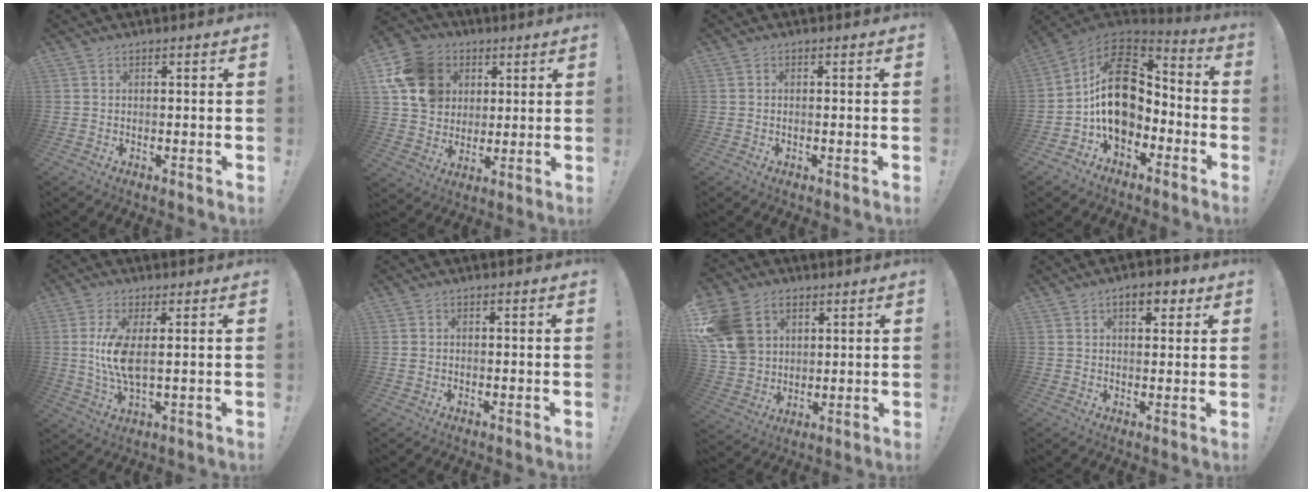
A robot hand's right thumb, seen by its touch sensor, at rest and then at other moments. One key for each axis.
{"total": 16.4, "fx": 5.5, "fy": 13.6, "fz": 7.4, "tx": -0.122, "ty": -0.016, "tz": 0.114}
{"total": 0.6, "fx": -0.5, "fy": 0.1, "fz": 0.3, "tx": -0.014, "ty": 0.003, "tz": -0.008}
{"total": 19.2, "fx": 0.7, "fy": 13.6, "fz": 13.6, "tx": -0.224, "ty": 0.012, "tz": 0.025}
{"total": 9.3, "fx": 1.3, "fy": 3.1, "fz": 8.7, "tx": -0.152, "ty": -0.019, "tz": 0.017}
{"total": 1.4, "fx": -0.2, "fy": 1.1, "fz": 0.8, "tx": -0.018, "ty": 0.007, "tz": -0.002}
{"total": 15.1, "fx": 6.1, "fy": 11.7, "fz": 7.3, "tx": -0.125, "ty": -0.019, "tz": 0.127}
{"total": 5.8, "fx": 3.0, "fy": 2.9, "fz": 4.0, "tx": -0.049, "ty": -0.005, "tz": 0.047}